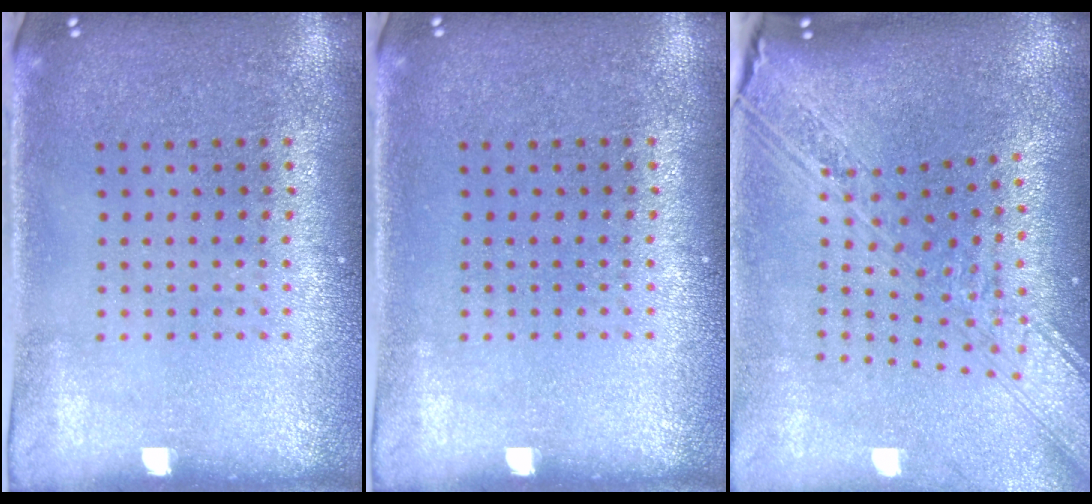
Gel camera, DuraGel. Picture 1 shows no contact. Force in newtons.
{"total": 0.0}
{"total": 3.5, "press": 2.6, "slide": 2.4}